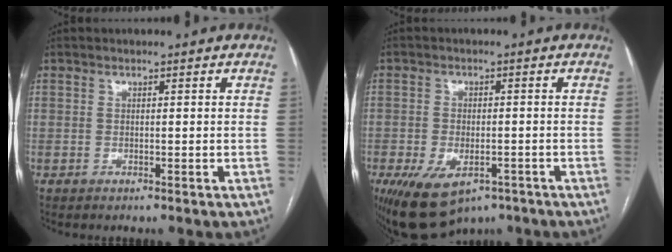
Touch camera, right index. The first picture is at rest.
{"total": 10.4, "force": [-6.1, 5.5, 6.3], "torque": [-0.111, -0.007, -0.088]}